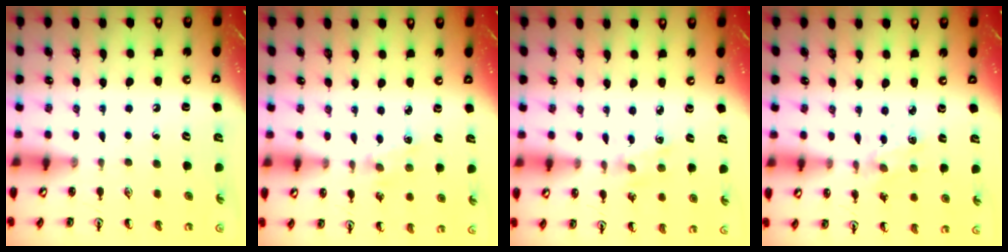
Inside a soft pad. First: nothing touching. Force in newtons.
{"total": 1.7, "press": 1.7, "slide": 0.3}
{"total": 1.8, "press": 1.8, "slide": 0.3}
{"total": 2.3, "press": 2.3, "slide": 0.5}